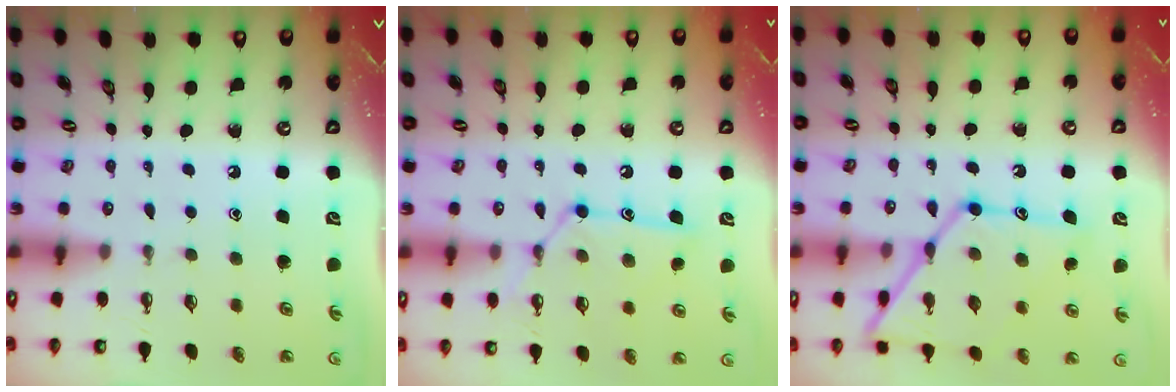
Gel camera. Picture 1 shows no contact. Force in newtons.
{"total": 13.4, "press": 13.3, "slide": 1.1}
{"total": 17.2, "press": 17.1, "slide": 1.5}